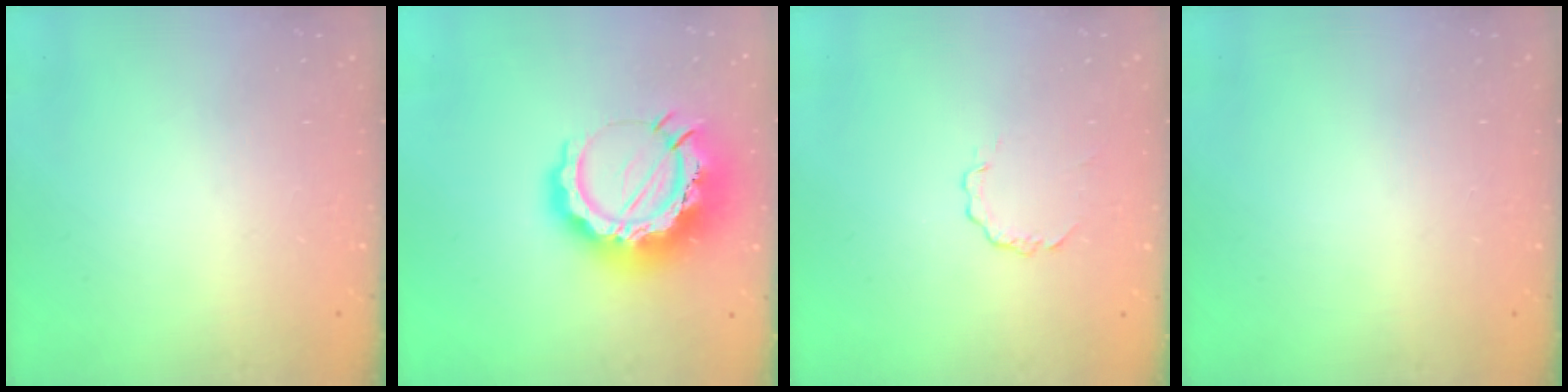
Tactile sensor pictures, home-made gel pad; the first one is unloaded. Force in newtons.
{"total": 17.9, "press": 17.8, "slide": 2.2}
{"total": 1.7, "press": 1.7, "slide": 0.2}
{"total": 0.0}